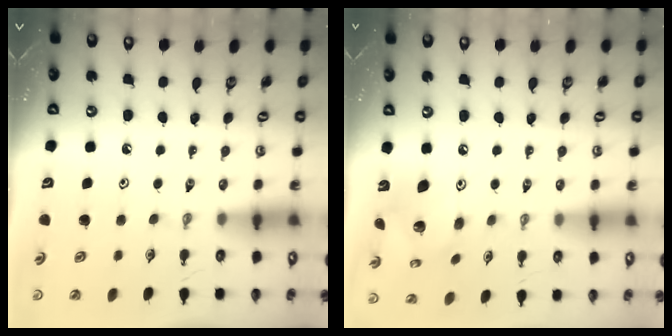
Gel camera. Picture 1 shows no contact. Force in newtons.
{"total": 11.3, "press": 11.3, "slide": 0.9}